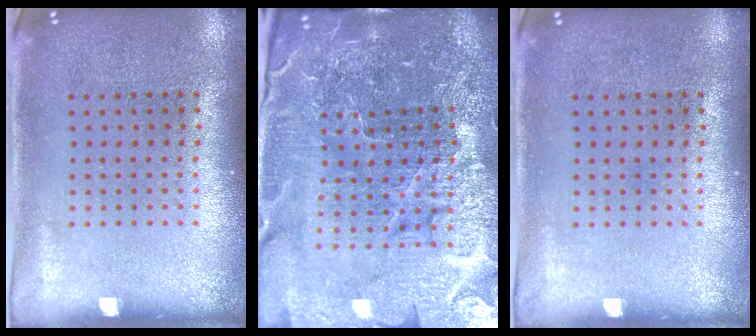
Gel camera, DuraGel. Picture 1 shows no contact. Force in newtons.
{"total": 6.6, "press": 5.8, "slide": 3.2}
{"total": 0.0}